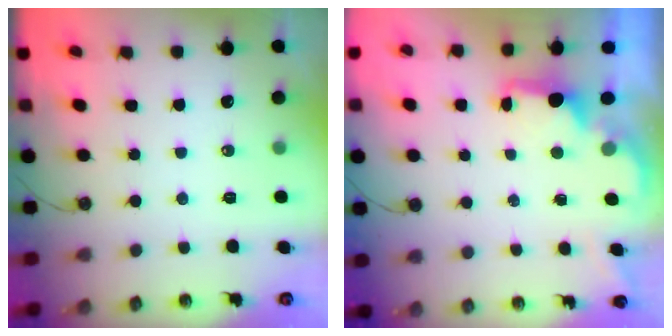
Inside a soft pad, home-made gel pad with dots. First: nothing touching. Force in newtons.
{"total": 1.6, "press": 1.4, "slide": 0.7}